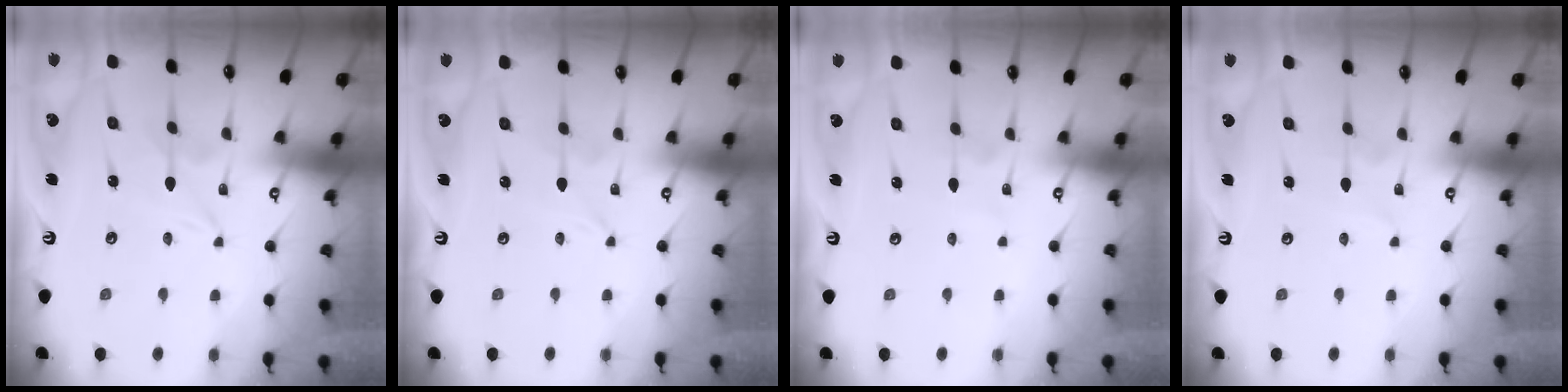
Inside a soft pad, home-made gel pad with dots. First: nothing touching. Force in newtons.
{"total": 0.0}
{"total": 2.6, "press": 2.6, "slide": 0.2}
{"total": 1.6, "press": 1.6, "slide": 0.2}